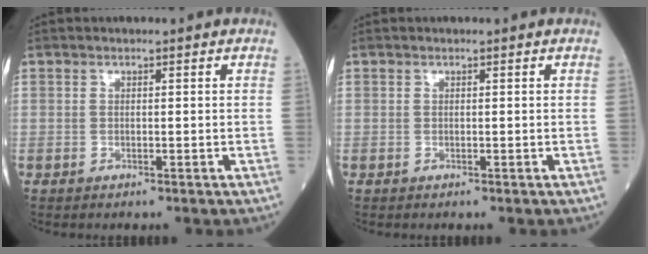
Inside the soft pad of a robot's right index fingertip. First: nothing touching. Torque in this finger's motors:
{"motor_torque": [0.00, 0.00, 0.00, 0.00]}